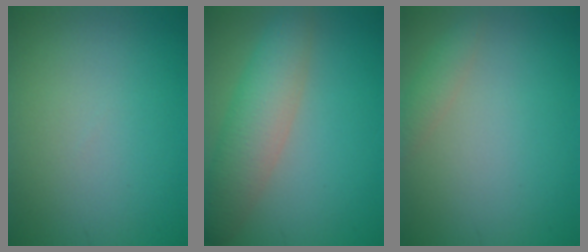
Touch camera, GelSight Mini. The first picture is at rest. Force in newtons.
{"total": 5.4, "press": 5.4, "slide": 0.4}
{"total": 1.6, "press": 1.6, "slide": 0.2}